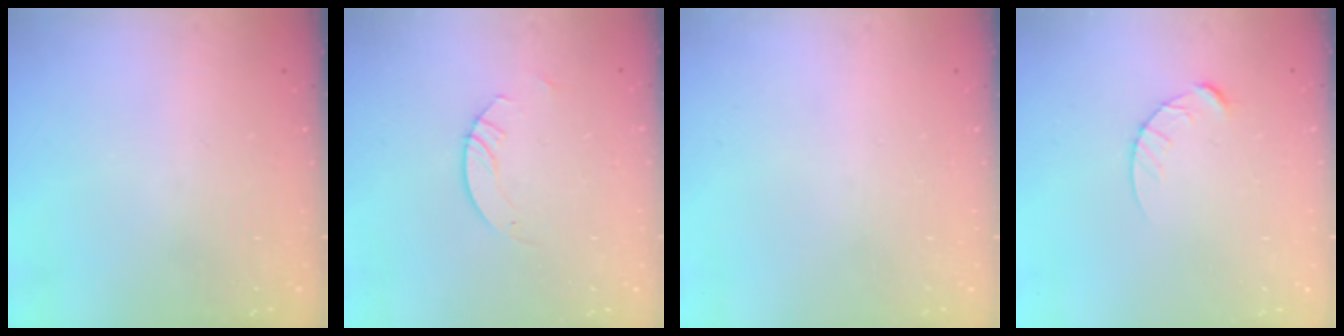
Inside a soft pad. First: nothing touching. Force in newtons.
{"total": 3.0, "press": 3.0, "slide": 0.3}
{"total": 0.0}
{"total": 5.7, "press": 5.7, "slide": 0.5}